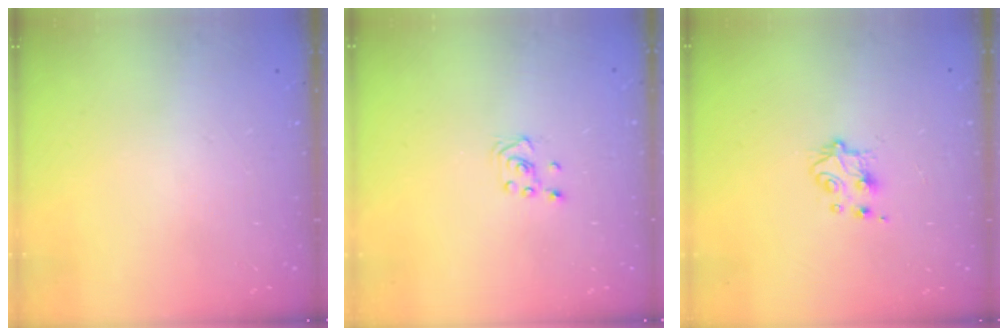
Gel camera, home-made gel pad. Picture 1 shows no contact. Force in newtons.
{"total": 3.1, "press": 3.1, "slide": 0.3}
{"total": 5.3, "press": 5.2, "slide": 0.6}